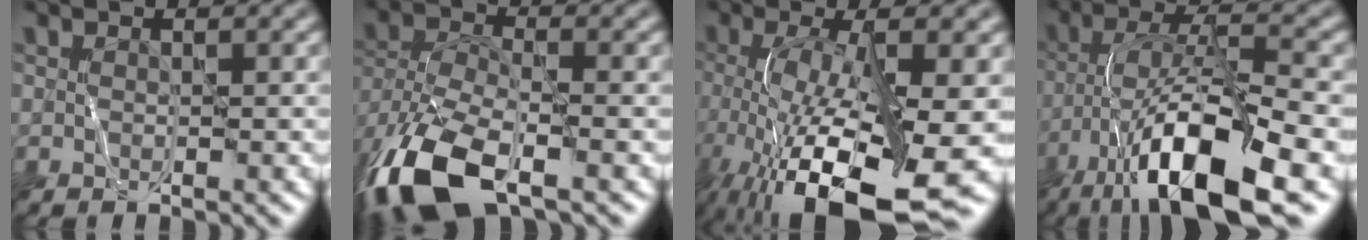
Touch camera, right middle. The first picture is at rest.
{"total": 10.8, "force": [-6.5, 4.5, 7.4], "torque": [-0.165, -0.021, -0.128]}
{"total": 12.7, "force": [-4.6, 3.6, 11.3], "torque": [-0.209, -0.024, -0.071]}
{"total": 13.5, "force": [-7.5, 3.5, 10.7], "torque": [-0.200, 0.001, -0.136]}